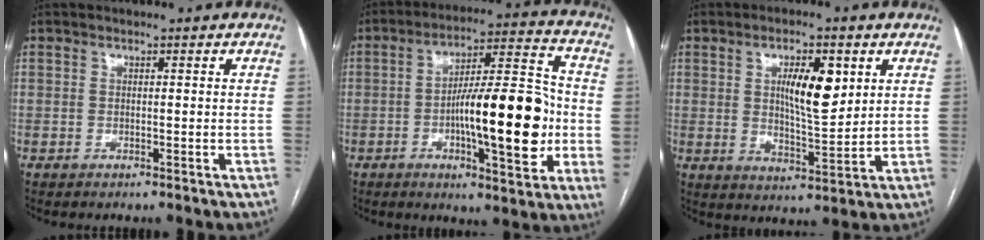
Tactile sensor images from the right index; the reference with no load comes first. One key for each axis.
{"total": 19.0, "fx": -2.8, "fy": 3.6, "fz": 18.4, "tx": -0.278, "ty": 0.010, "tz": -0.041}
{"total": 8.6, "fx": 2.8, "fy": 2.5, "fz": 7.7, "tx": -0.128, "ty": 0.000, "tz": 0.052}